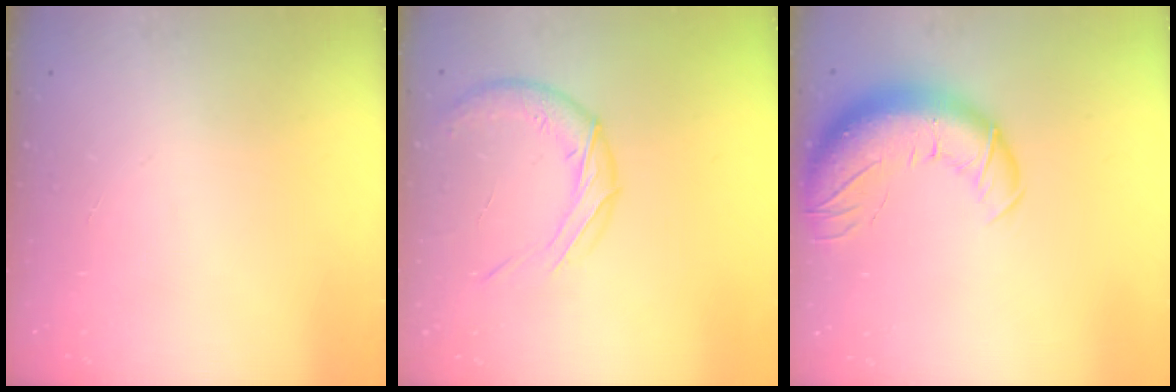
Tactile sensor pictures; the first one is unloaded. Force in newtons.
{"total": 10.8, "press": 10.8, "slide": 0.4}
{"total": 15.2, "press": 14.7, "slide": 3.6}